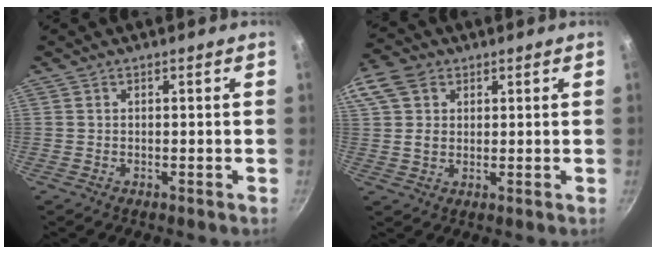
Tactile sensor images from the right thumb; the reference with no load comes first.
{"total": 9.7, "force": [3.9, 7.2, 5.2], "torque": [-0.096, 0.002, 0.066]}